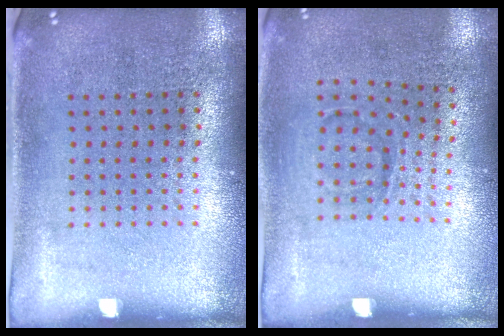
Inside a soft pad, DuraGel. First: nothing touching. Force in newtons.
{"total": 1.0, "press": 0.7, "slide": 0.7}